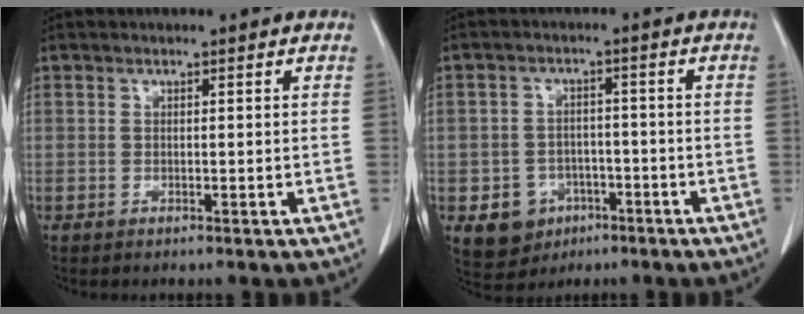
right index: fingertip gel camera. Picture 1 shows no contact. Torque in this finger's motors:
{"motor_torque": [-0.40, 0.23, -0.35, -0.16]}